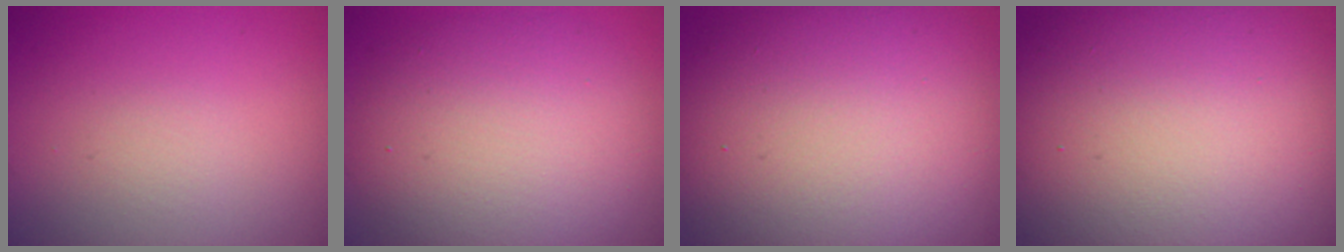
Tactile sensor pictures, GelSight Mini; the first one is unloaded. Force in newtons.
{"total": 9.3, "press": 9.3, "slide": 0.3}
{"total": 16.0, "press": 16.0, "slide": 0.9}
{"total": 18.1, "press": 18.1, "slide": 1.1}